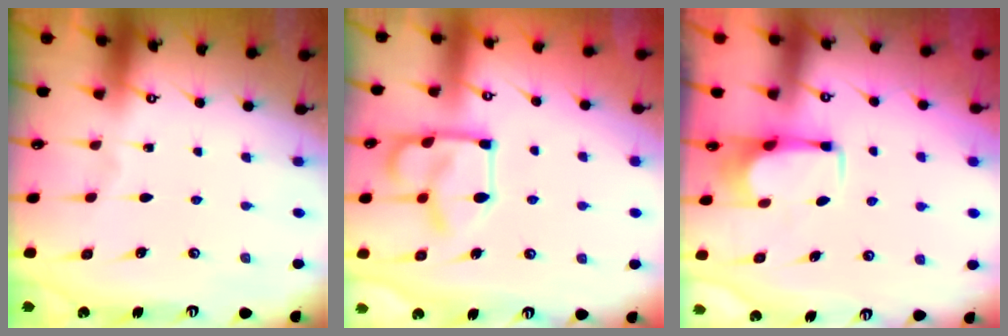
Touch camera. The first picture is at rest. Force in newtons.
{"total": 11.0, "press": 10.9, "slide": 1.4}
{"total": 3.0, "press": 2.9, "slide": 0.5}